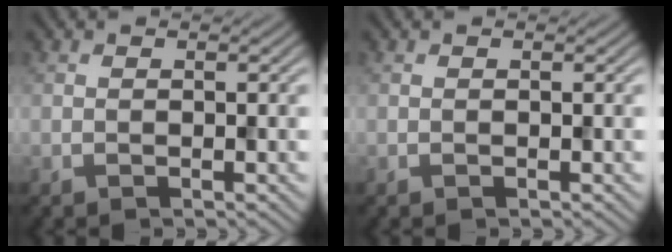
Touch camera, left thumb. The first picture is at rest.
{"total": 0.0}